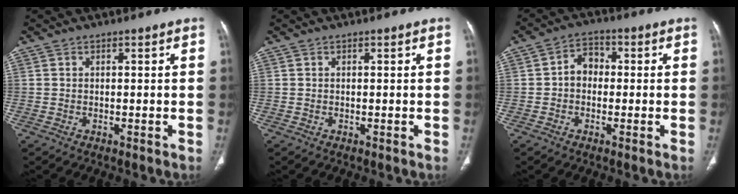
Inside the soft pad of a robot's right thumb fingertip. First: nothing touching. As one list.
[{"total": 0.0}, {"total": 4.7, "force": [-0.4, 3.8, 2.8], "torque": [-0.026, 0.019, -0.018]}]